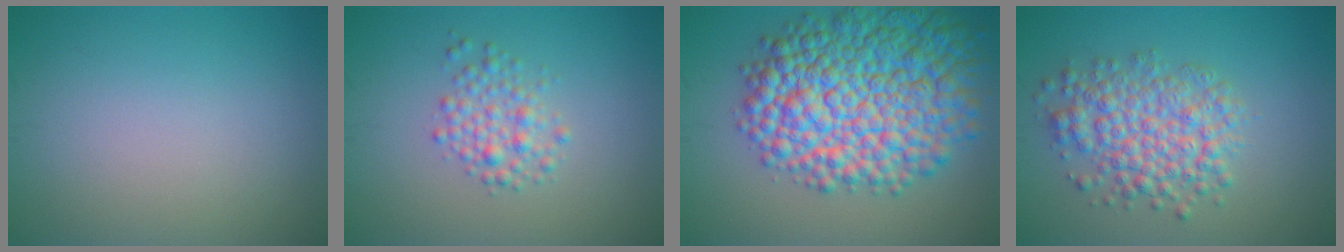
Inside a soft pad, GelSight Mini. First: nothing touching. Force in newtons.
{"total": 2.4, "press": 2.4, "slide": 0.1}
{"total": 12.7, "press": 12.7, "slide": 0.3}
{"total": 5.4, "press": 5.4, "slide": 0.1}